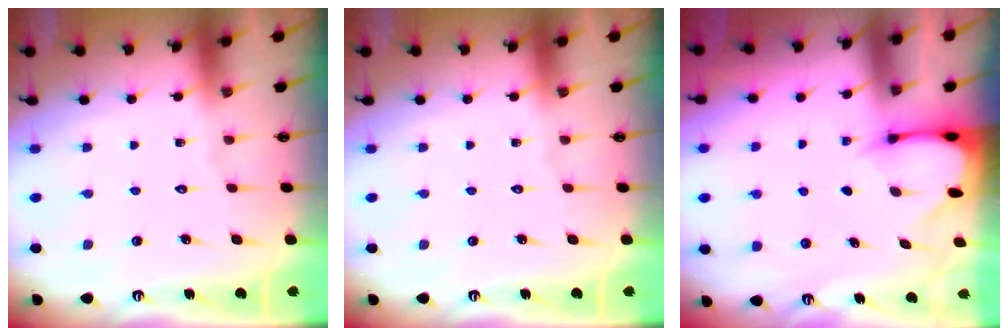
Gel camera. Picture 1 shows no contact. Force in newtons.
{"total": 0.0}
{"total": 2.6, "press": 2.5, "slide": 0.3}